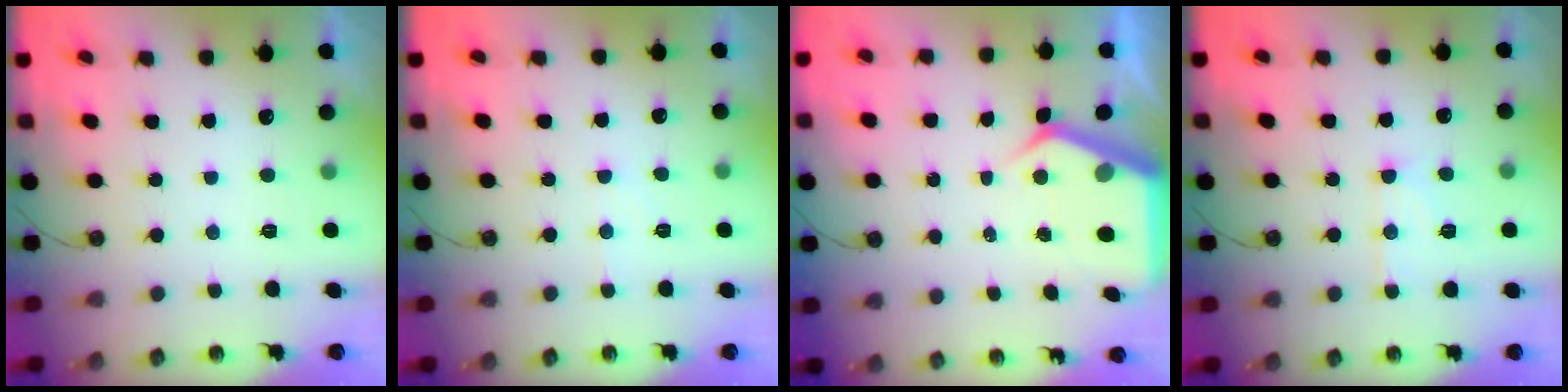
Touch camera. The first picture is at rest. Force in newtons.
{"total": 5.5, "press": 5.5, "slide": 0.8}
{"total": 6.4, "press": 6.4, "slide": 0.6}
{"total": 8.9, "press": 8.8, "slide": 0.7}